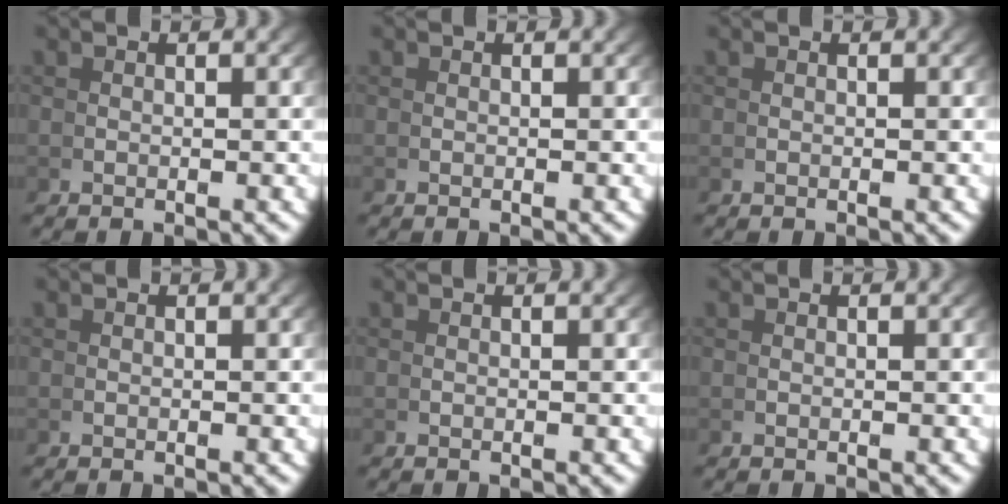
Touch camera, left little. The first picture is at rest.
{"total": 0.0}
{"total": 0.0}
{"total": 0.0}
{"total": 0.0}
{"total": 0.0}